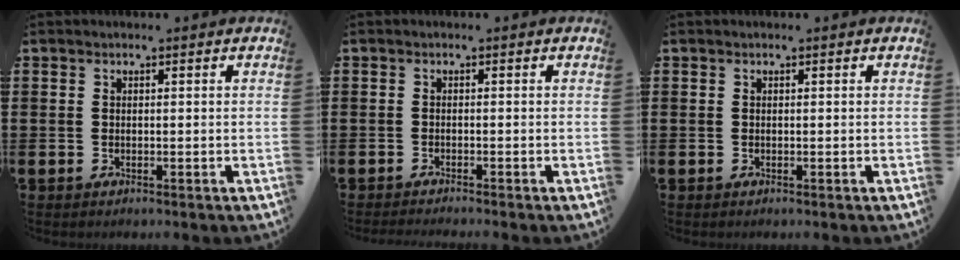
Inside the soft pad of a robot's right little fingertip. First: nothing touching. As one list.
[{"total": 0.7, "force": [-0.6, -0.1, 0.1], "torque": [-0.002, -0.002, -0.013]}, {"total": 0.0}]